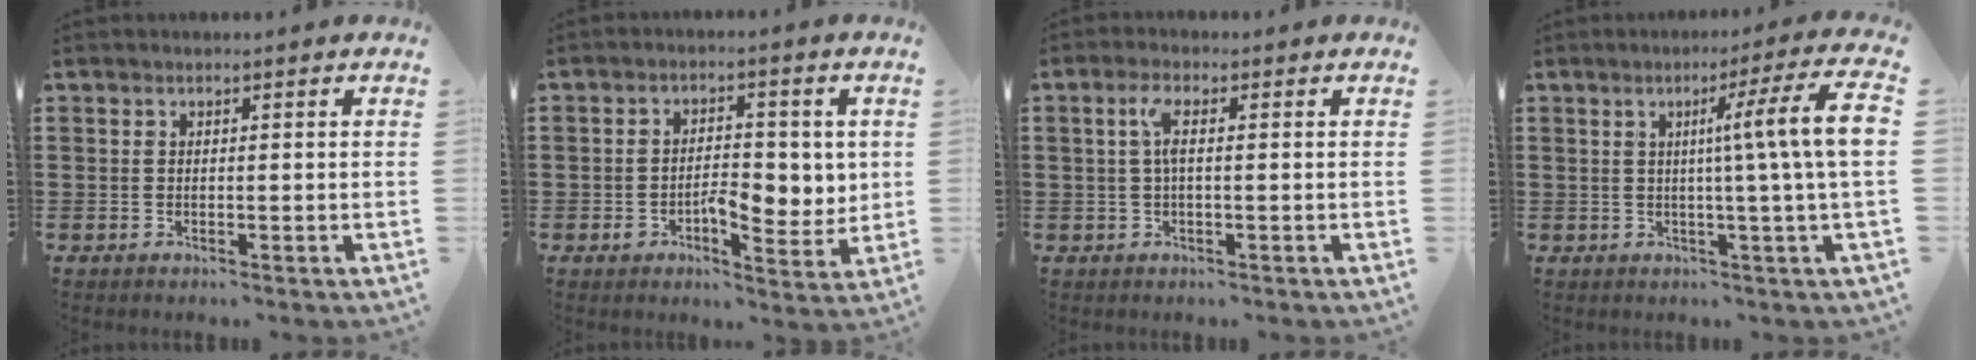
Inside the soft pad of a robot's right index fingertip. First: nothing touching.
{"total": 6.2, "force": [-1.1, 3.5, 5.0], "torque": [-0.067, 0.003, -0.026]}
{"total": 3.3, "force": [0.2, 0.9, 3.1], "torque": [-0.062, 0.007, 0.001]}
{"total": 9.6, "force": [1.1, -0.8, 9.5], "torque": [-0.157, -0.011, 0.009]}